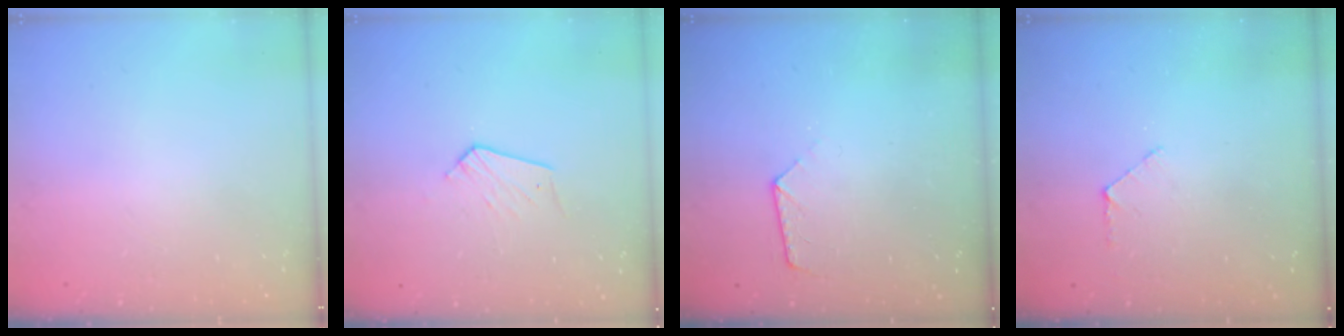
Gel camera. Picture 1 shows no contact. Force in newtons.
{"total": 4.7, "press": 4.7, "slide": 0.4}
{"total": 7.3, "press": 7.3, "slide": 0.7}
{"total": 3.9, "press": 3.9, "slide": 0.3}